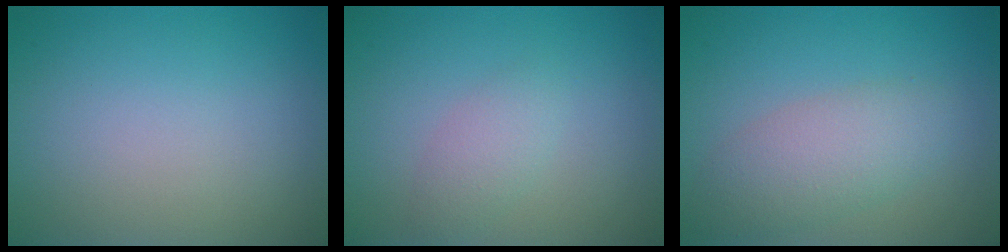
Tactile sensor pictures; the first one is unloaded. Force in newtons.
{"total": 1.8, "press": 1.8, "slide": 0.1}
{"total": 3.9, "press": 3.9, "slide": 0.1}